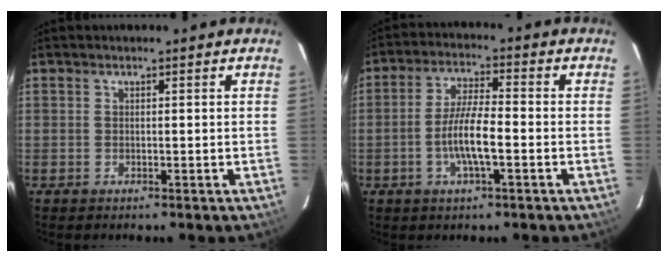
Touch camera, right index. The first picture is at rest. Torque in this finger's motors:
{"motor_torque": [1.37, -0.78, 0.77, 0.21]}